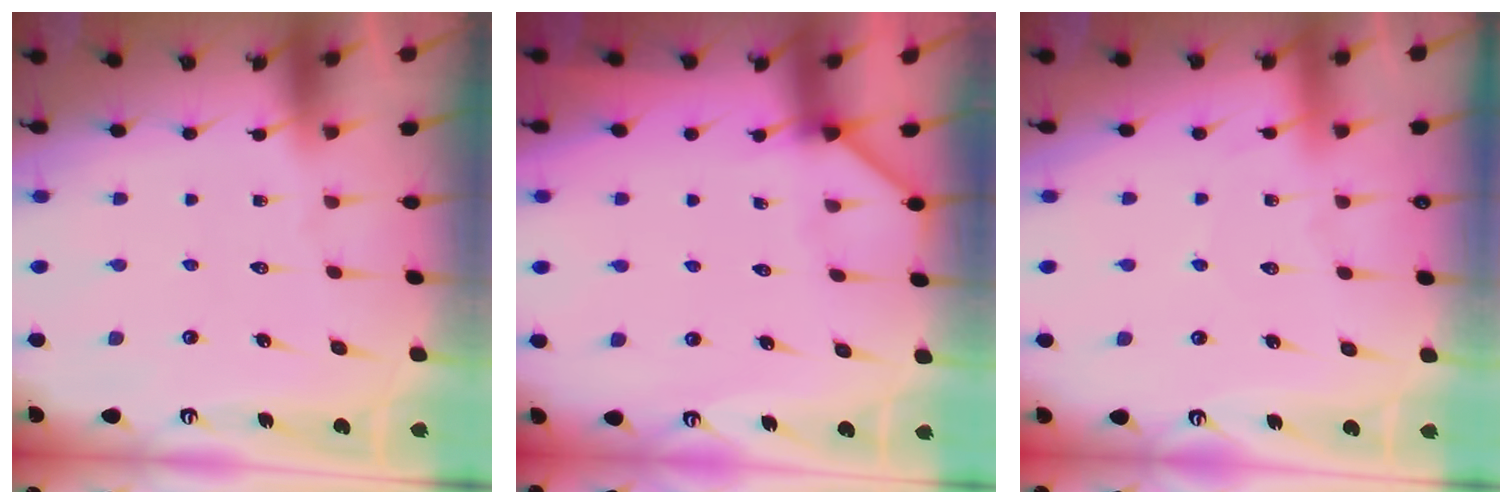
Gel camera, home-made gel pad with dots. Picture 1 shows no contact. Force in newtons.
{"total": 2.7, "press": 2.7, "slide": 0.4}
{"total": 2.4, "press": 2.4, "slide": 0.3}